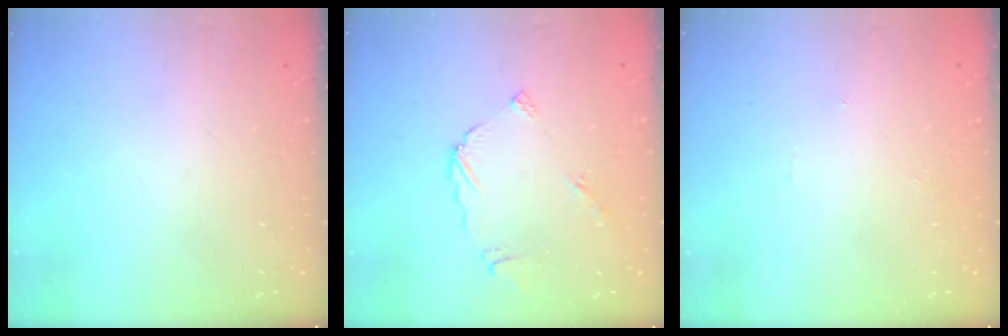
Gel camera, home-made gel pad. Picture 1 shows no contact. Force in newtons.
{"total": 5.6, "press": 5.6, "slide": 0.1}
{"total": 0.0}